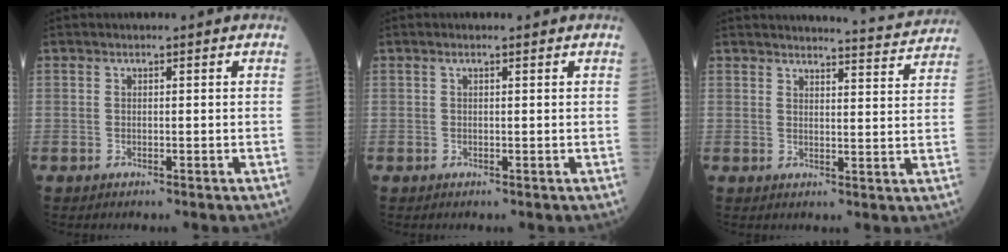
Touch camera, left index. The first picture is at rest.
{"total": 0.6, "force": [0.4, 0.2, 0.5], "torque": [-0.012, 0.003, 0.007]}
{"total": 9.8, "force": [9.7, 0.2, 1.2], "torque": [-0.009, -0.015, 0.106]}